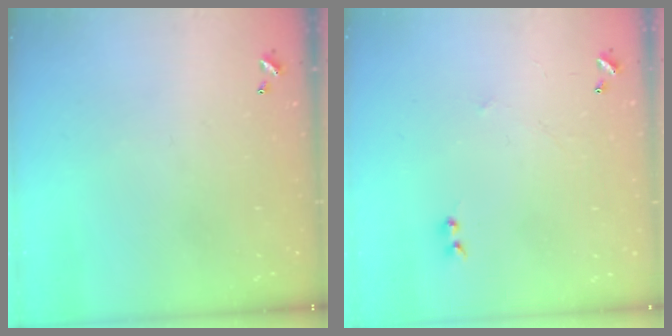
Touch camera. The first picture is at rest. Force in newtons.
{"total": 1.2, "press": 1.2, "slide": 0.3}